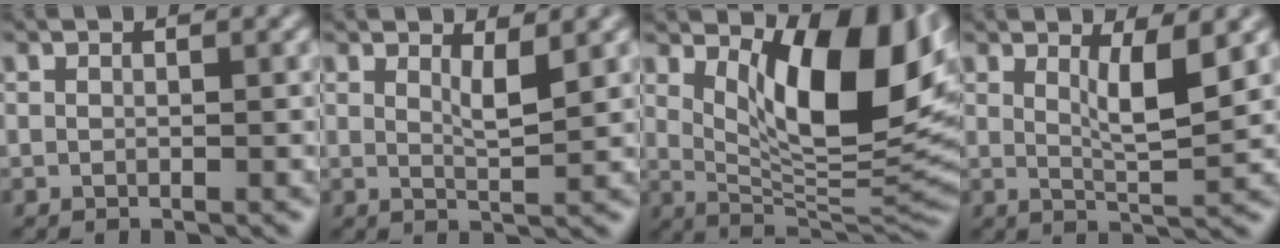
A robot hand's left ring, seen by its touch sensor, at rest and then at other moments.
{"total": 1.9, "force": [1.1, 0.3, 1.5], "torque": [-0.025, -0.006, 0.019]}
{"total": 12.3, "force": [3.9, 5.0, 10.5], "torque": [-0.151, -0.008, 0.071]}
{"total": 3.5, "force": [1.5, 0.8, 3.1], "torque": [-0.048, -0.010, 0.028]}